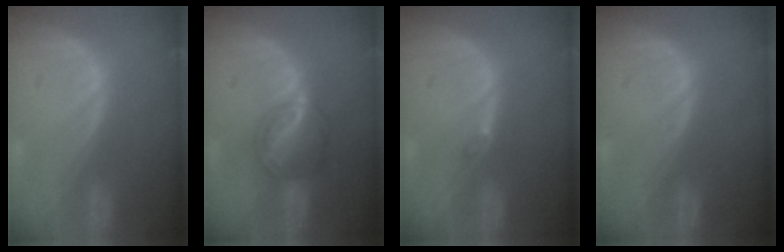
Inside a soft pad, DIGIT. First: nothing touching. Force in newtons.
{"total": 5.8, "press": 5.7, "slide": 1.0}
{"total": 0.9, "press": 0.9, "slide": 0.3}
{"total": 0.0}